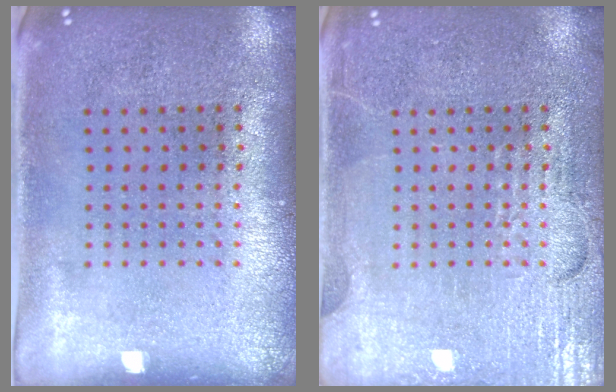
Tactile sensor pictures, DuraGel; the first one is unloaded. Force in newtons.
{"total": 4.9, "press": 4.9, "slide": 0.6}